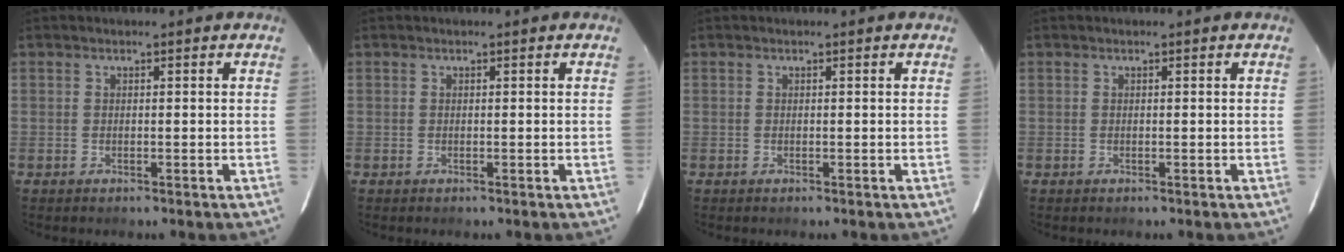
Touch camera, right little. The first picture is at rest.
{"total": 0.0}
{"total": 0.0}
{"total": 0.0}